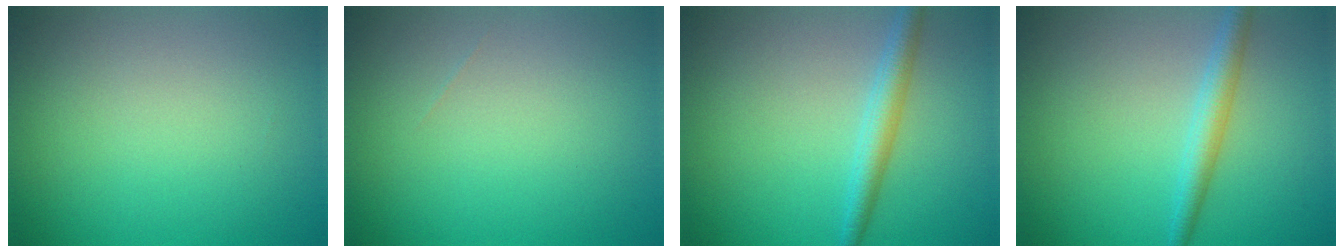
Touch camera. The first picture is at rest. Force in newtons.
{"total": 0.0}
{"total": 2.7, "press": 2.7, "slide": 0.1}
{"total": 2.6, "press": 2.6, "slide": 0.1}